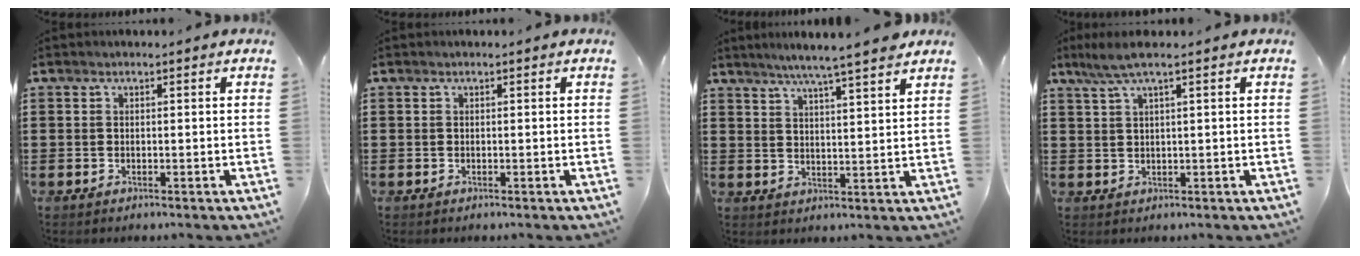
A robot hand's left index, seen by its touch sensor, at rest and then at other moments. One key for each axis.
{"total": 0.0}
{"total": 5.4, "fx": 4.7, "fy": -0.7, "fz": 2.6, "tx": -0.065, "ty": -0.020, "tz": 0.080}
{"total": 3.5, "fx": 1.7, "fy": 0.1, "fz": 3.0, "tx": -0.068, "ty": -0.001, "tz": 0.027}